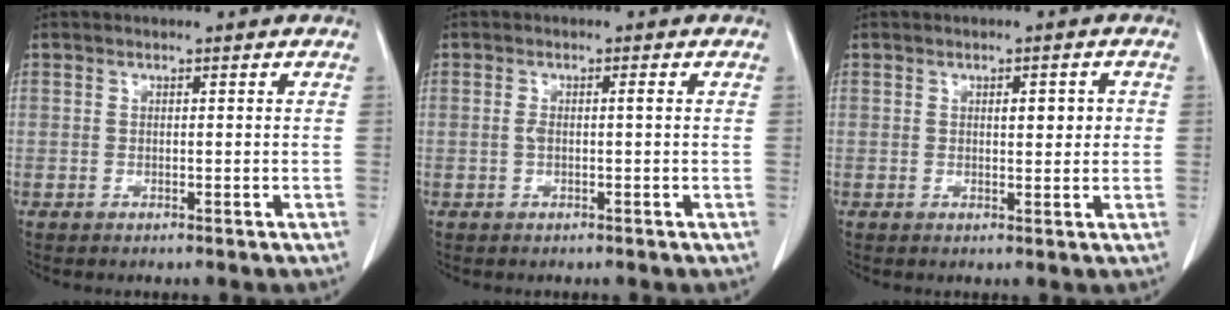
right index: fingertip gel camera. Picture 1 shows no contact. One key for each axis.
{"total": 1.6, "fx": 0.0, "fy": 0.2, "fz": 1.6, "tx": -0.036, "ty": 0.004, "tz": 0.002}
{"total": 2.7, "fx": 0.6, "fy": 1.0, "fz": 2.5, "tx": -0.034, "ty": 0.001, "tz": 0.009}